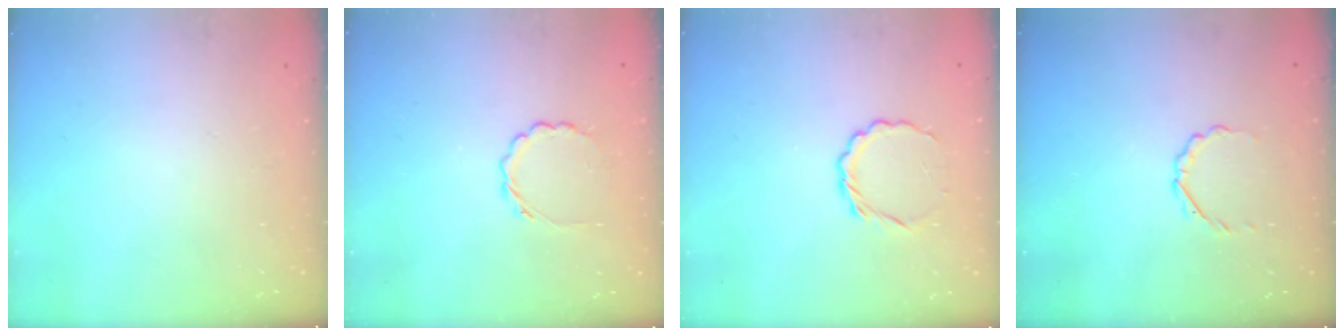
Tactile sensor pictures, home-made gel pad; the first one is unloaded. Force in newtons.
{"total": 2.5, "press": 2.2, "slide": 1.1}
{"total": 4.9, "press": 4.8, "slide": 1.1}
{"total": 2.3, "press": 2.1, "slide": 0.8}